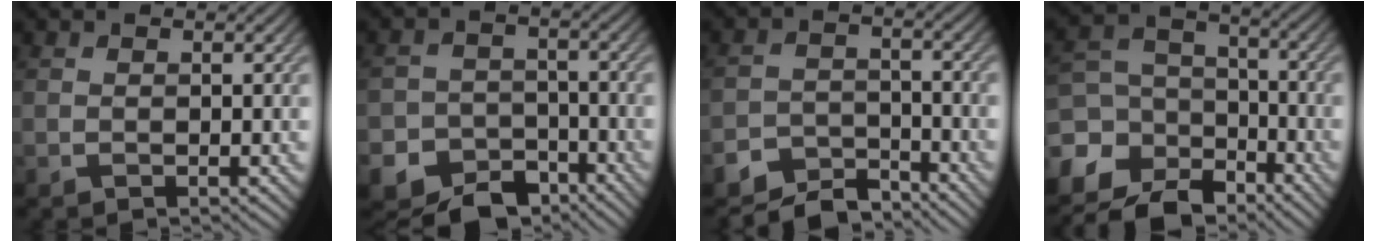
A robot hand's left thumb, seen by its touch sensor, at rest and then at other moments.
{"total": 12.1, "force": [-8.8, 7.9, 2.7], "torque": [-0.053, -0.044, -0.139]}
{"total": 7.9, "force": [-7.2, 2.6, 1.9], "torque": [-0.027, -0.006, -0.121]}
{"total": 13.7, "force": [-9.4, 8.6, 5.0], "torque": [-0.160, -0.036, -0.139]}